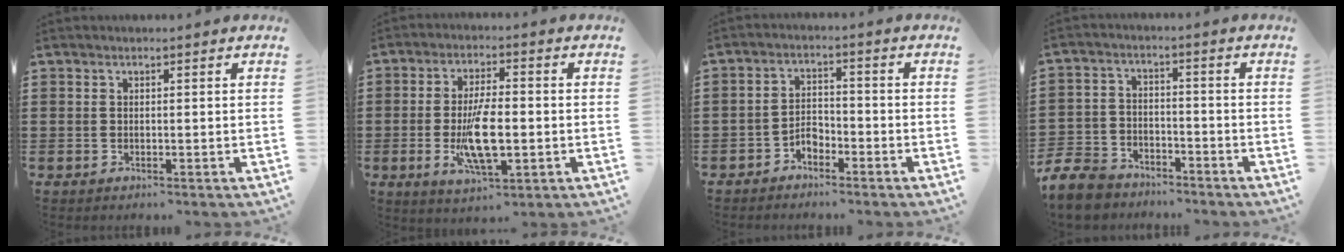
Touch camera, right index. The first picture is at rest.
{"total": 9.7, "force": [-1.7, 3.6, 8.8], "torque": [-0.173, -0.015, -0.032]}
{"total": 3.0, "force": [-2.3, 1.5, 1.2], "torque": [-0.027, 0.008, -0.047]}
{"total": 7.4, "force": [-6.9, 2.1, 1.7], "torque": [-0.061, 0.009, -0.141]}